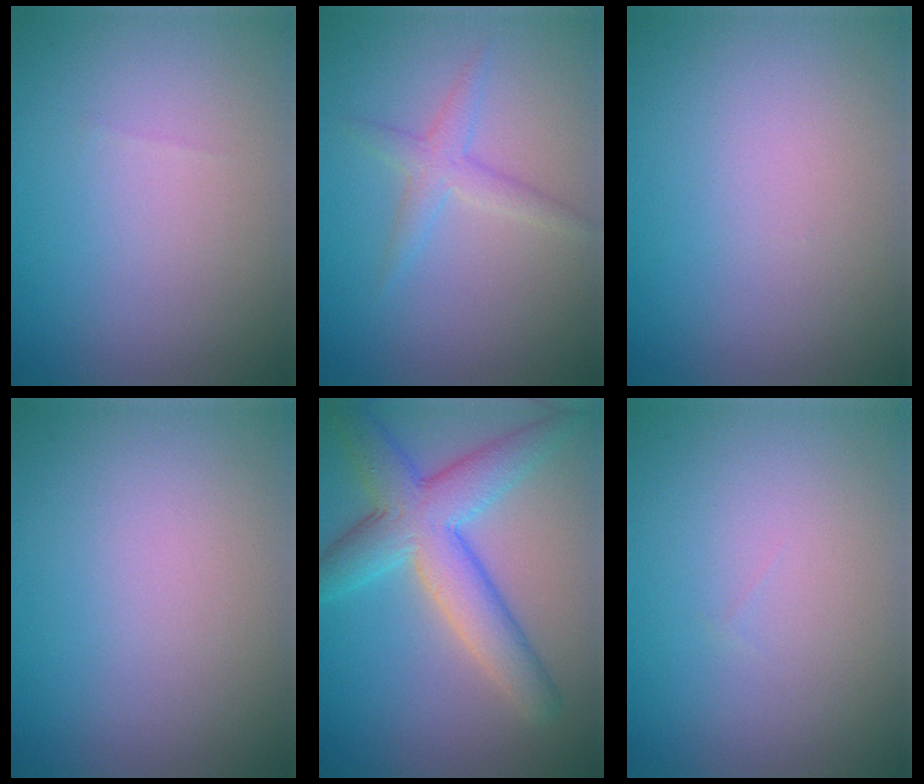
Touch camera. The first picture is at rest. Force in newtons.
{"total": 2.0, "press": 2.0, "slide": 0.2}
{"total": 0.0}
{"total": 0.0}
{"total": 7.1, "press": 7.1, "slide": 0.2}
{"total": 0.0}